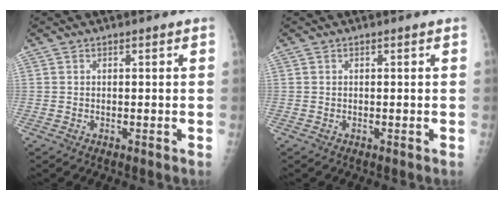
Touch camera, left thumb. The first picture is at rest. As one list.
[{"total": 0.0}]